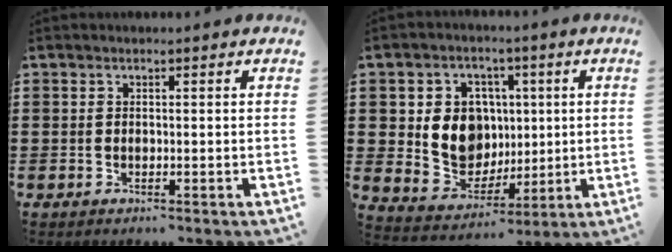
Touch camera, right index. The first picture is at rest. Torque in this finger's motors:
{"motor_torque": [1.43, 0.53, 0.39, 0.14]}